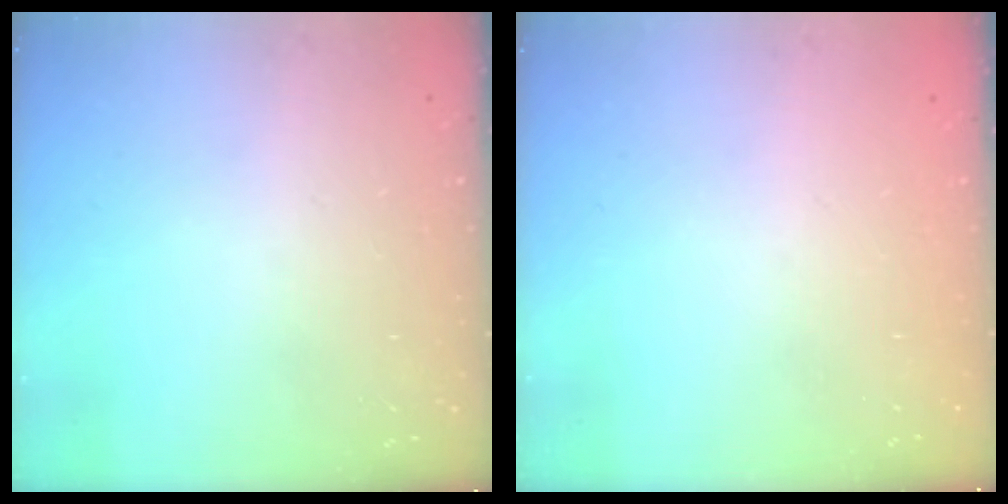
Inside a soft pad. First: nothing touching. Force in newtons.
{"total": 0.0}